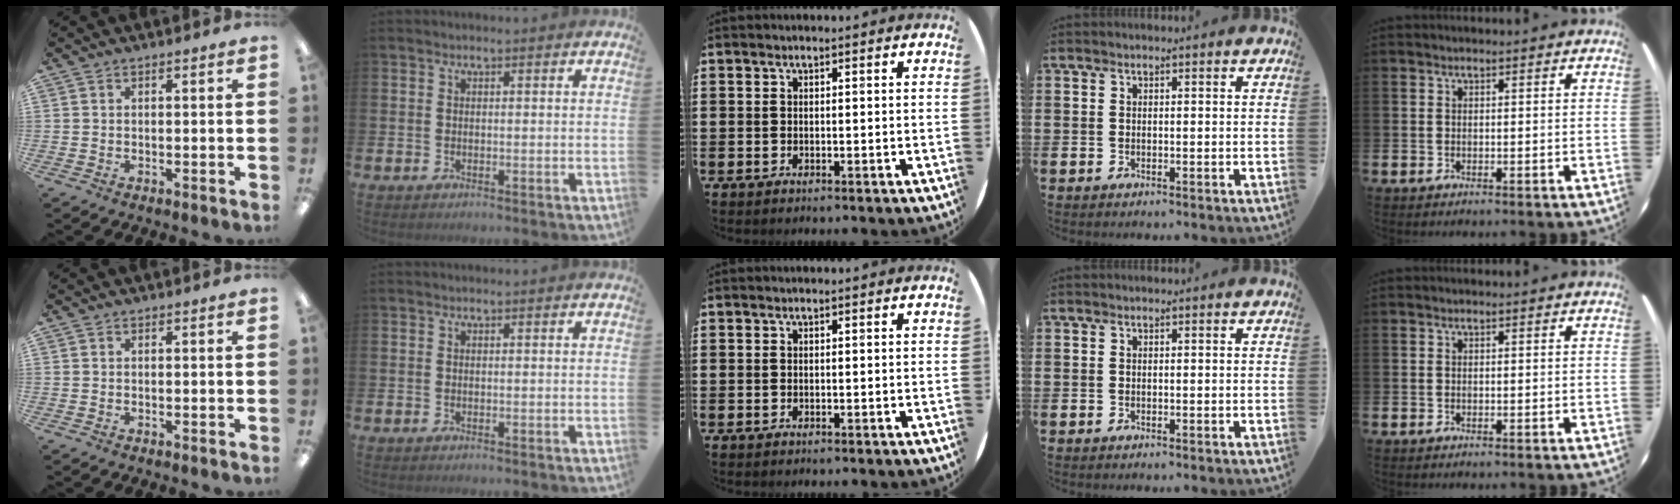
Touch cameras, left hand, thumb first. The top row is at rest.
{}